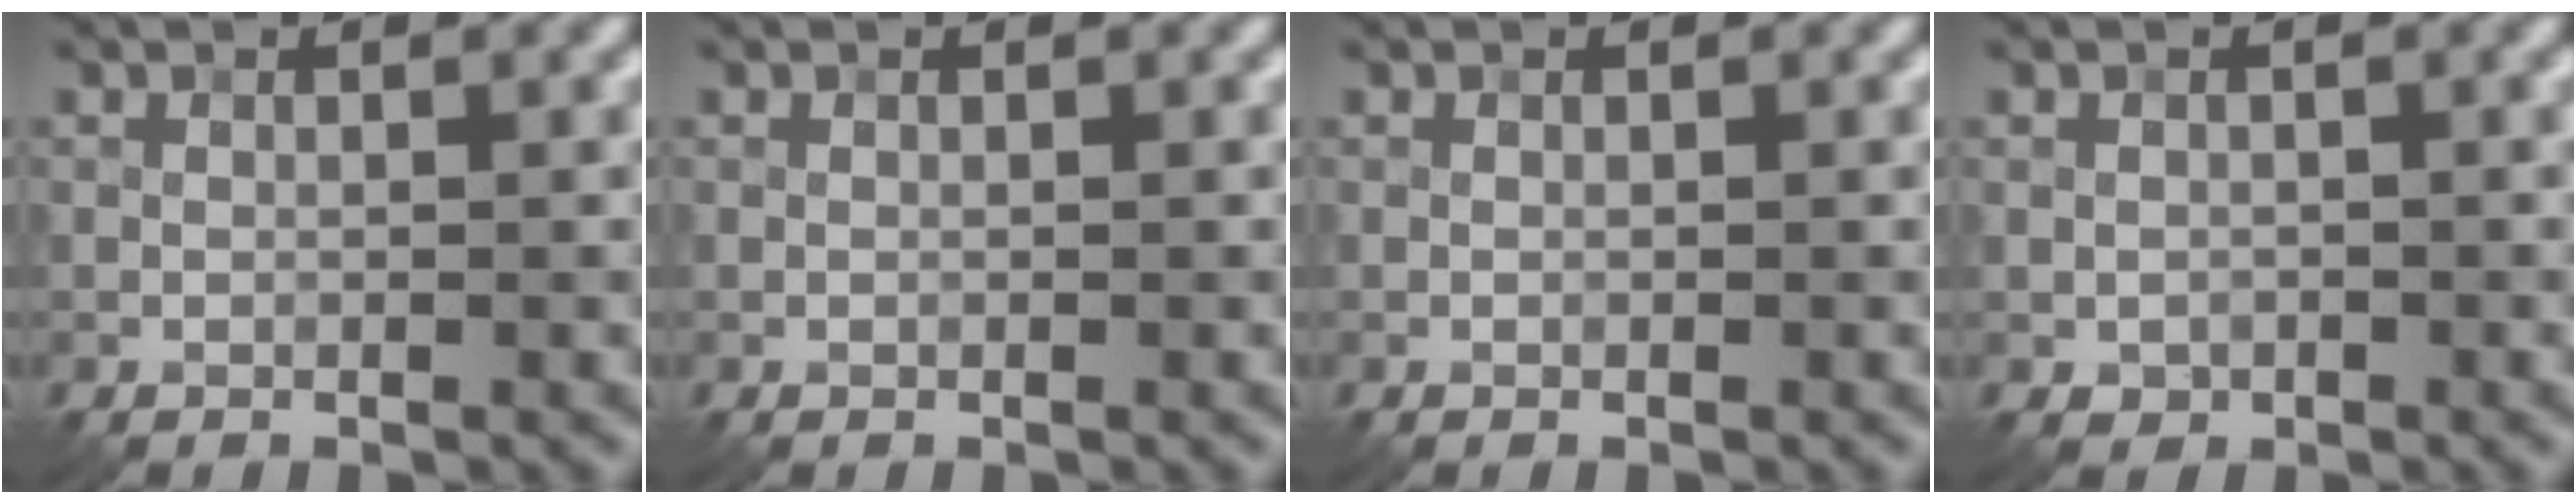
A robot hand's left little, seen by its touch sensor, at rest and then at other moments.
{"total": 0.0}
{"total": 0.0}
{"total": 0.8, "force": [-0.3, 0.7, 0.3], "torque": [-0.001, -0.004, -0.005]}